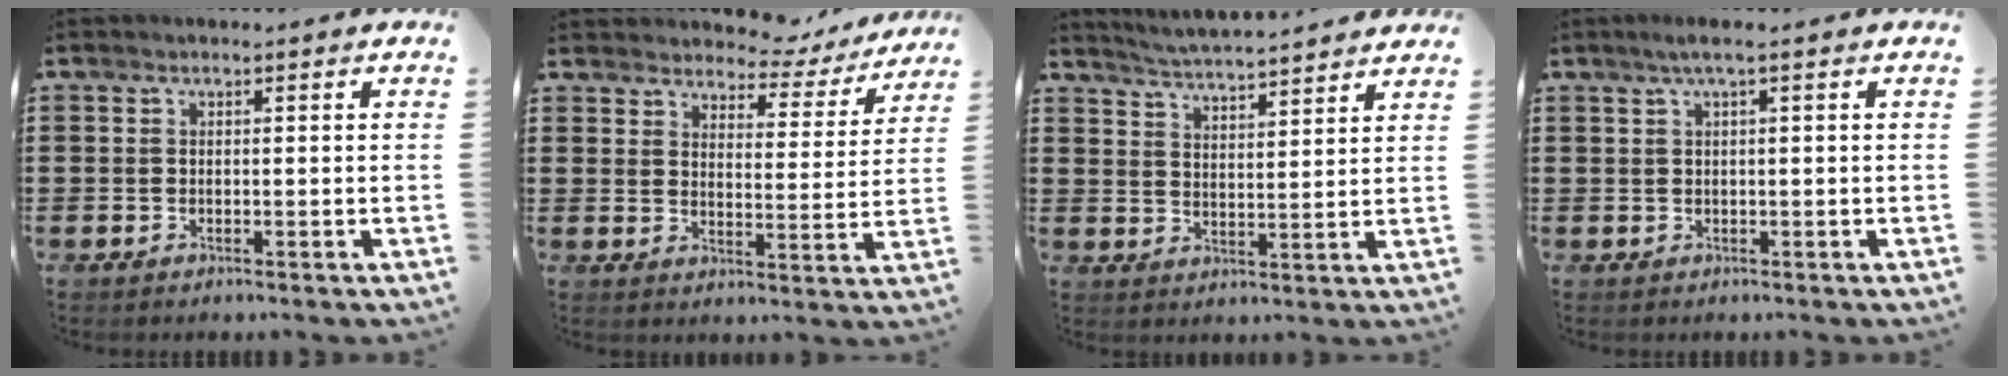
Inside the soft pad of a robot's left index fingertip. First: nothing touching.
{"total": 4.2, "force": [4.0, 1.2, 0.6], "torque": [-0.030, -0.028, 0.065]}
{"total": 4.3, "force": [4.3, -0.1, 0.3], "torque": [-0.024, -0.025, 0.074]}
{"total": 1.8, "force": [0.6, 0.0, 1.8], "torque": [-0.032, -0.003, 0.010]}